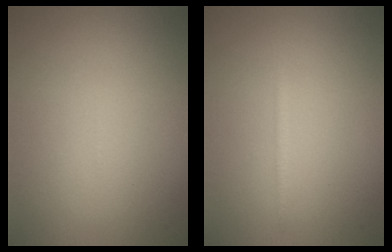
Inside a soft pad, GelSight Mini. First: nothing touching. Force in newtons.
{"total": 0.7, "press": 0.7, "slide": 0.1}